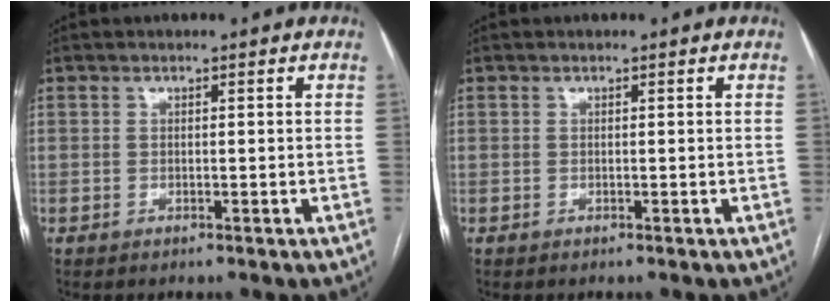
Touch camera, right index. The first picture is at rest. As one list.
[{"total": 0.0}]